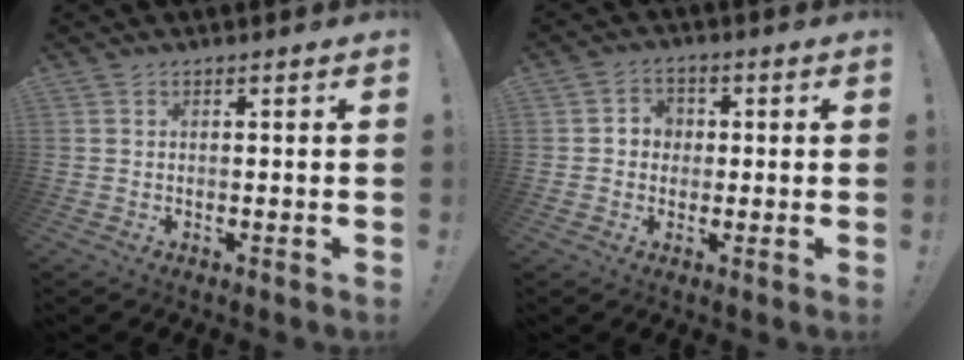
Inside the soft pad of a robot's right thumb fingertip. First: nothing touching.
{"total": 4.7, "force": [-0.2, 4.4, 1.5], "torque": [-0.020, 0.005, -0.005]}